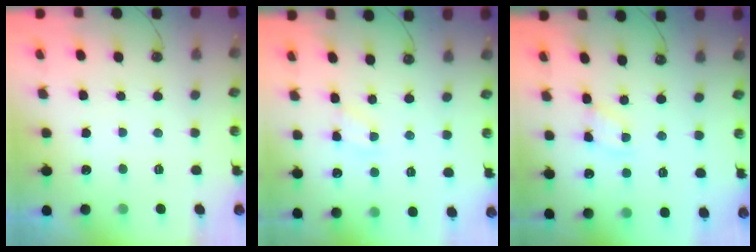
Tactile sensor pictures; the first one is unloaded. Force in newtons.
{"total": 2.7, "press": 2.7, "slide": 0.3}
{"total": 1.9, "press": 1.8, "slide": 0.3}